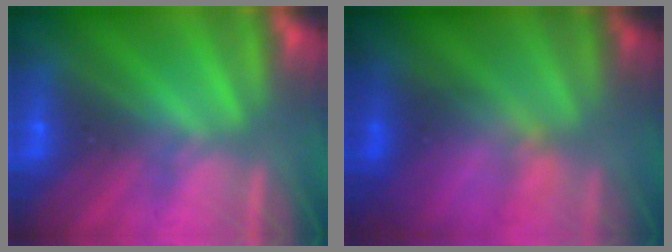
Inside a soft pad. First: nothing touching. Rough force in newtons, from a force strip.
{"total": 4.4}